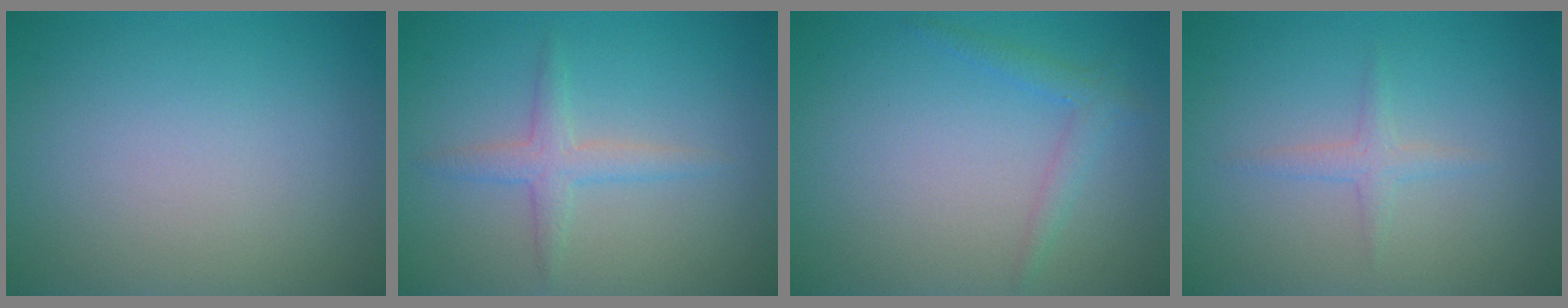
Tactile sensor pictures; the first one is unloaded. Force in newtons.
{"total": 2.2, "press": 2.2, "slide": 0.1}
{"total": 1.6, "press": 1.6, "slide": 0.1}
{"total": 1.3, "press": 1.3, "slide": 0.1}